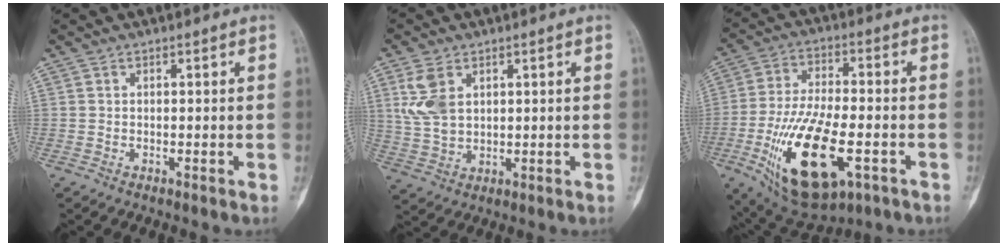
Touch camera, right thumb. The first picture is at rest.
{"total": 7.5, "force": [2.8, 4.9, 5.0], "torque": [-0.100, -0.005, 0.067]}
{"total": 20.3, "force": [-6.9, 8.9, 16.9], "torque": [-0.307, 0.011, -0.103]}